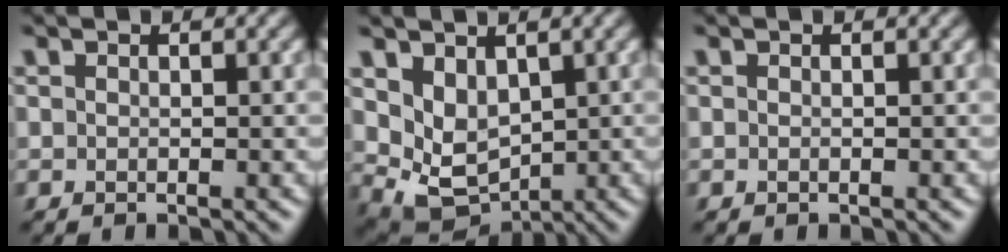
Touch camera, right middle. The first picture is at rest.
{"total": 4.6, "force": [1.7, 3.2, 2.9], "torque": [-0.063, -0.020, 0.043]}
{"total": 0.0}